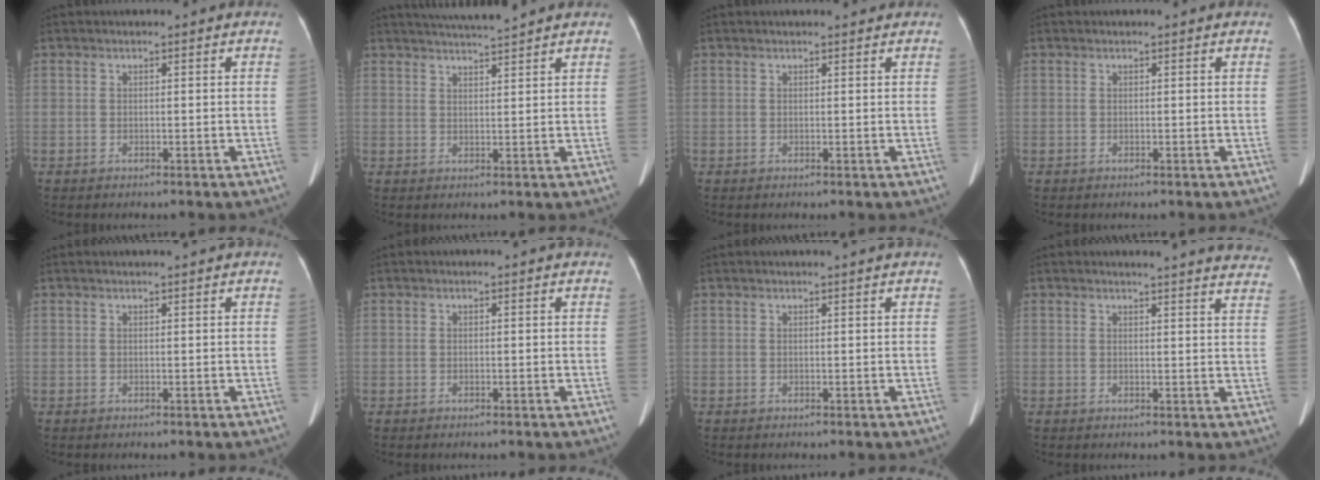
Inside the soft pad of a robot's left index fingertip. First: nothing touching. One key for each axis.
{"total": 5.4, "fx": 5.0, "fy": -0.9, "fz": 1.7, "tx": -0.029, "ty": 0.012, "tz": 0.078}
{"total": 2.0, "fx": 1.9, "fy": 0.2, "fz": 0.5, "tx": -0.009, "ty": 0.013, "tz": 0.024}
{"total": 0.8, "fx": 0.7, "fy": 0.0, "fz": 0.3, "tx": -0.009, "ty": 0.009, "tz": 0.010}
{"total": 1.7, "fx": 1.6, "fy": -0.2, "fz": 0.7, "tx": -0.007, "ty": 0.011, "tz": 0.026}
{"total": 1.7, "fx": 1.6, "fy": 0.3, "fz": 0.5, "tx": -0.012, "ty": 0.010, "tz": 0.010}
{"total": 1.8, "fx": 1.6, "fy": -0.4, "fz": 0.5, "tx": -0.013, "ty": 0.002, "tz": 0.023}
{"total": 17.0, "fx": 16.3, "fy": 1.2, "fz": 4.5, "tx": -0.041, "ty": -0.064, "tz": 0.163}